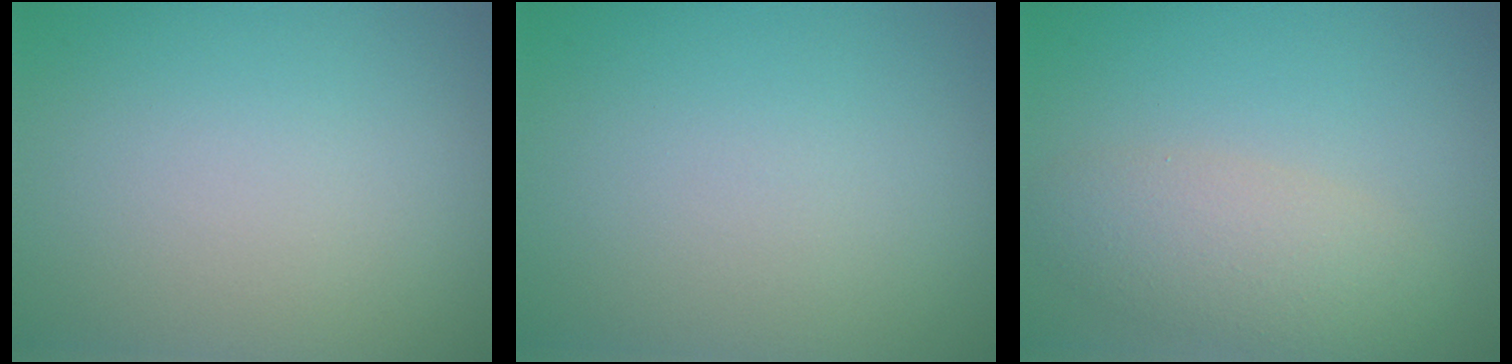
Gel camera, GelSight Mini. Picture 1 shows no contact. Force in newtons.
{"total": 0.0}
{"total": 3.8, "press": 3.8, "slide": 0.3}